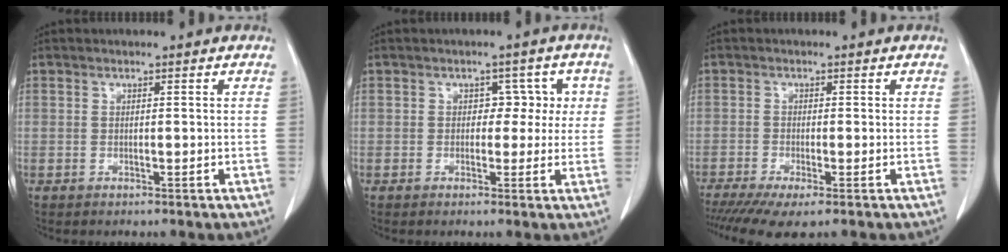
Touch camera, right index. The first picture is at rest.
{"total": 3.7, "force": [0.4, 2.9, 2.3], "torque": [-0.009, 0.021, 0.002]}
{"total": 6.3, "force": [-4.4, 1.0, 4.4], "torque": [-0.070, -0.015, -0.076]}